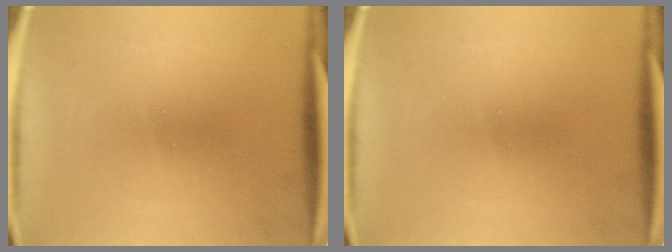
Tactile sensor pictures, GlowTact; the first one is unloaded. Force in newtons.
{"total": 0.0}